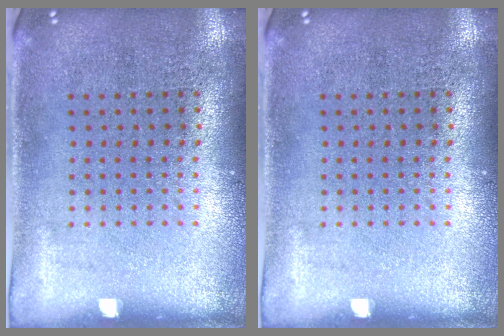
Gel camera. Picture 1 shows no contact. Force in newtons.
{"total": 0.0}